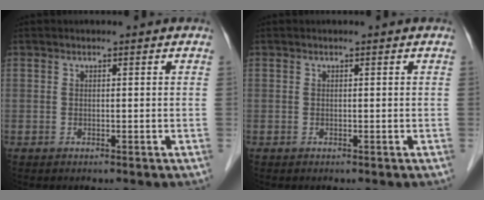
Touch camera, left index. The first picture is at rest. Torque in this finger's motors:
{"motor_torque": [0.00, 0.00, 0.00, 0.00]}